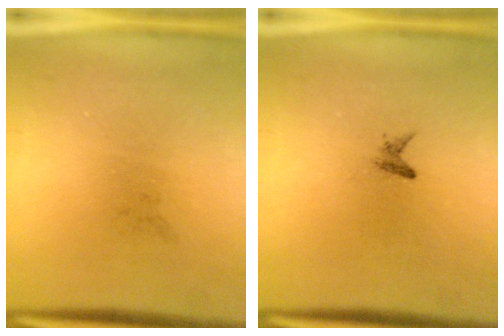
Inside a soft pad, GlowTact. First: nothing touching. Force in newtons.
{"total": 0.9}